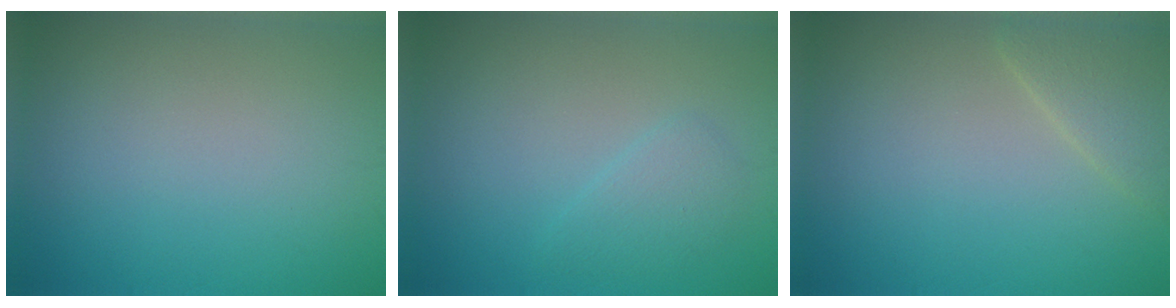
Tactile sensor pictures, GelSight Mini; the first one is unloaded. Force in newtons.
{"total": 1.8, "press": 1.8, "slide": 0.1}
{"total": 2.5, "press": 2.5, "slide": 0.2}